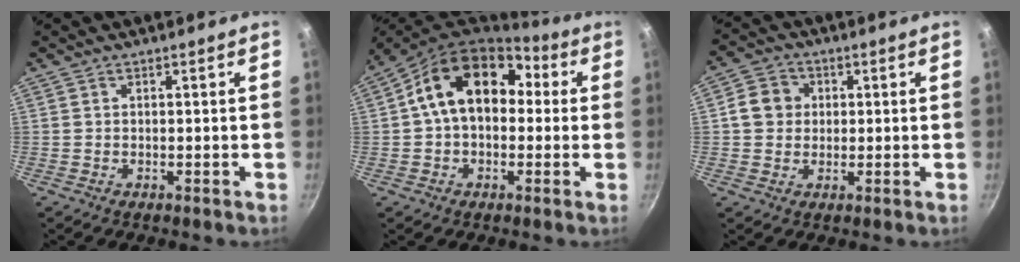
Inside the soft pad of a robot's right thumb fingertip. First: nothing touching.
{"total": 15.7, "force": [2.4, 11.2, 10.7], "torque": [-0.134, 0.041, 0.023]}
{"total": 6.1, "force": [0.9, 5.5, 2.6], "torque": [-0.020, 0.009, 0.004]}